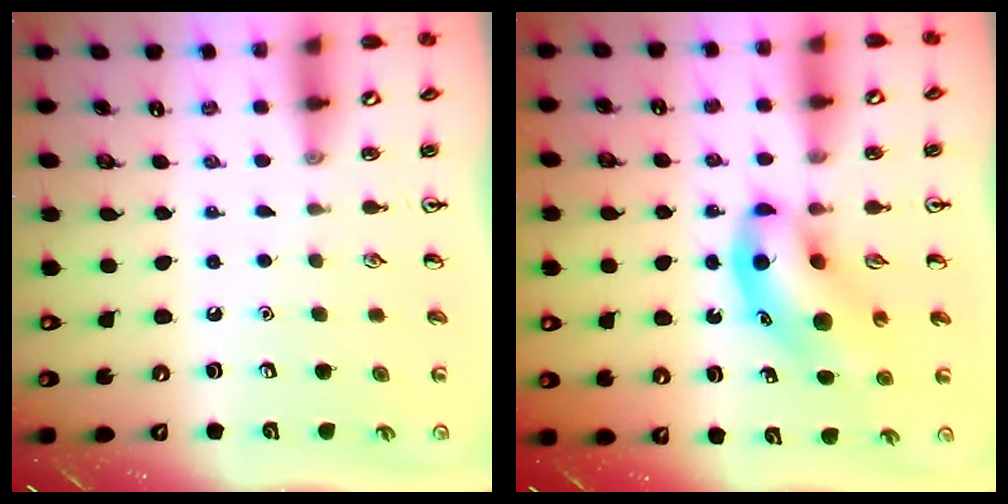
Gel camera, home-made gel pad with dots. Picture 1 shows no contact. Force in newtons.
{"total": 11.6, "press": 11.2, "slide": 3.2}